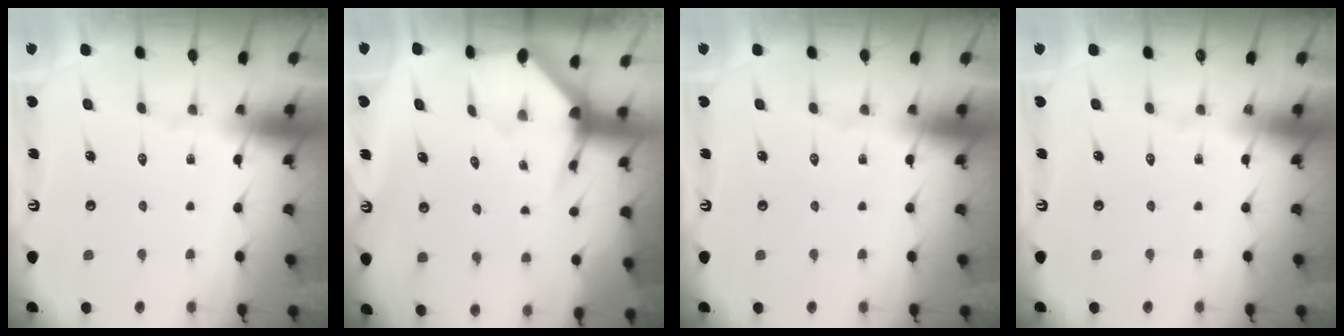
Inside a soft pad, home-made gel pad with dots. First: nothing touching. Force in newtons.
{"total": 2.8, "press": 2.8, "slide": 0.3}
{"total": 0.0}
{"total": 0.0}